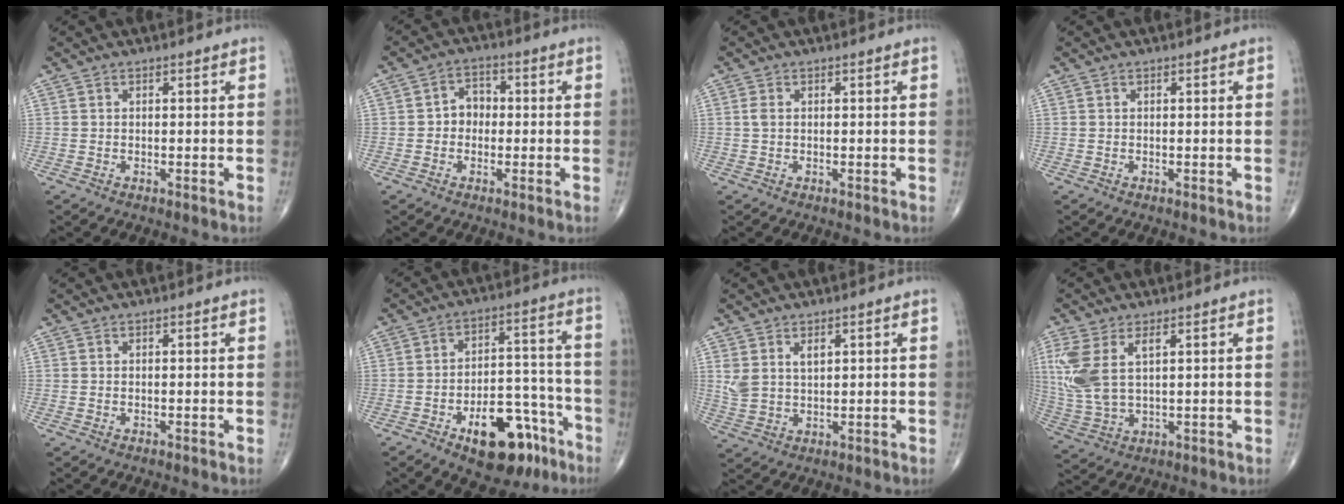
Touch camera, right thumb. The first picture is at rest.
{"total": 4.5, "force": [-0.3, 3.7, 2.5], "torque": [-0.017, 0.020, -0.016]}
{"total": 1.2, "force": [0.1, 0.7, 0.9], "torque": [-0.021, 0.003, 0.001]}
{"total": 0.0}
{"total": 0.0}
{"total": 16.3, "force": [-9.0, 8.1, 10.8], "torque": [-0.122, 0.073, -0.124]}
{"total": 5.1, "force": [2.1, 3.1, 3.5], "torque": [-0.064, -0.007, 0.051]}
{"total": 10.6, "force": [3.3, 4.9, 8.8], "torque": [-0.215, -0.004, 0.080]}